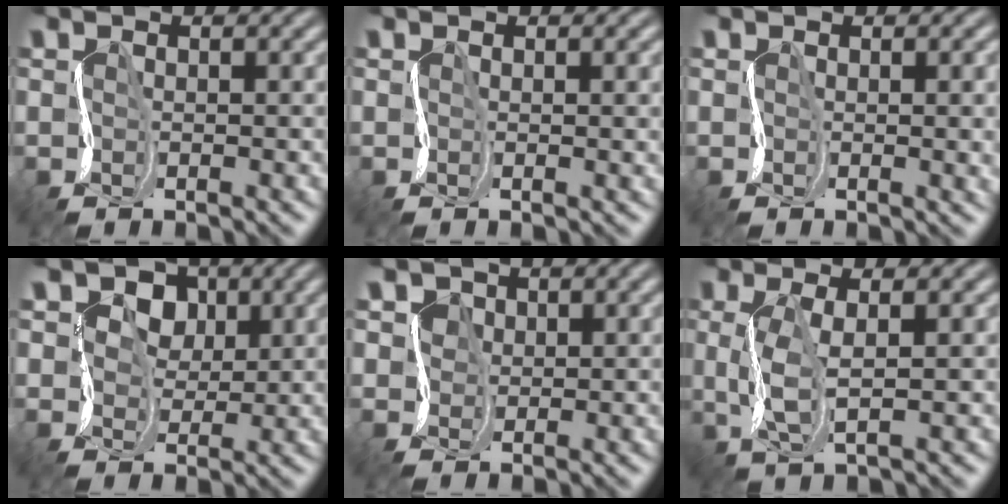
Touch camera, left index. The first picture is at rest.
{"total": 2.3, "force": [0.3, 0.9, 2.1], "torque": [-0.025, 0.002, 0.005]}
{"total": 4.6, "force": [0.0, 2.1, 4.1], "torque": [-0.035, -0.002, 0.004]}
{"total": 6.9, "force": [3.7, 4.8, 3.4], "torque": [-0.049, 0.017, 0.037]}
{"total": 2.6, "force": [1.5, 2.1, 0.5], "torque": [-0.011, 0.018, 0.015]}
{"total": 2.9, "force": [0.7, 0.9, 2.7], "torque": [-0.068, 0.005, 0.016]}